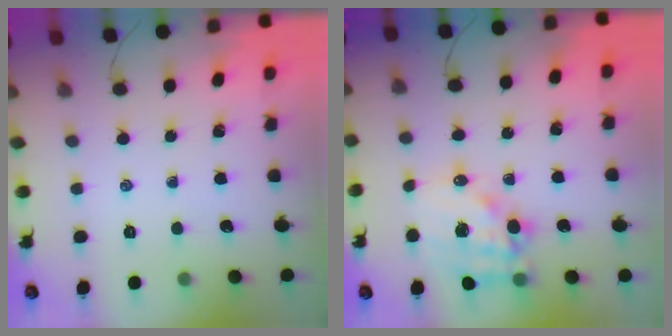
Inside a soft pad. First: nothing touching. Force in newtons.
{"total": 14.2, "press": 13.9, "slide": 3.3}